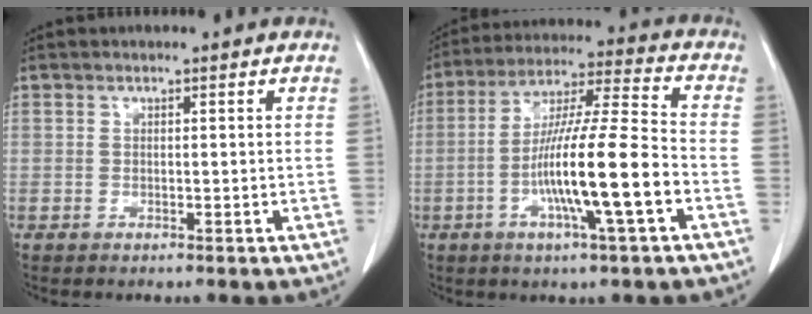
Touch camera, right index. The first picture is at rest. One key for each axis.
{"total": 15.0, "fx": -4.3, "fy": 0.1, "fz": 14.4, "tx": -0.261, "ty": -0.003, "tz": -0.081}